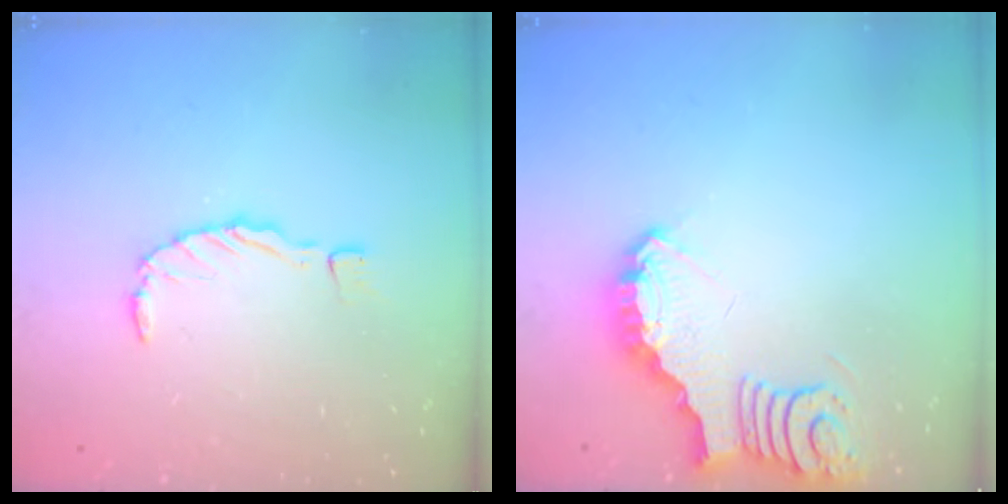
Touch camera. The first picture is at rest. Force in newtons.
{"total": 3.7, "press": 3.7, "slide": 0.4}